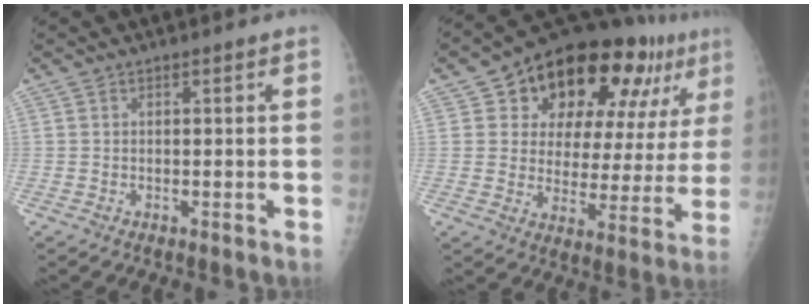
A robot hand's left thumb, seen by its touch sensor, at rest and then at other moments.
{"total": 23.0, "force": [12.5, 11.3, 15.6], "torque": [-0.179, -0.013, 0.185]}